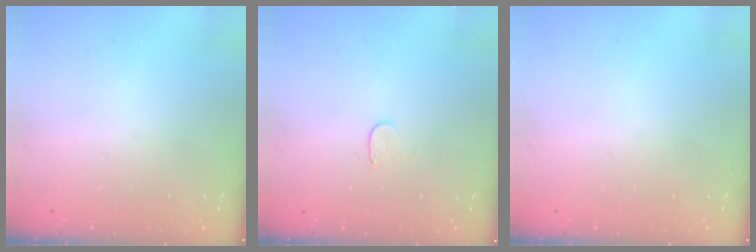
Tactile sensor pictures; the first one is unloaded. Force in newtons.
{"total": 3.7, "press": 3.7, "slide": 0.4}
{"total": 0.0}